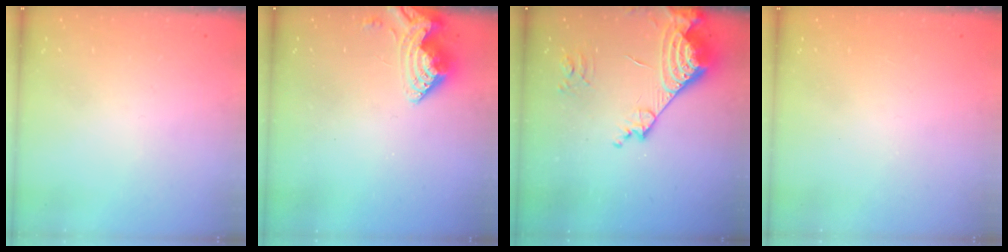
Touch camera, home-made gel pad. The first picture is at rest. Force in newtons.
{"total": 8.4, "press": 8.4, "slide": 0.4}
{"total": 17.7, "press": 17.6, "slide": 2.1}
{"total": 1.1, "press": 1.1, "slide": 0.1}